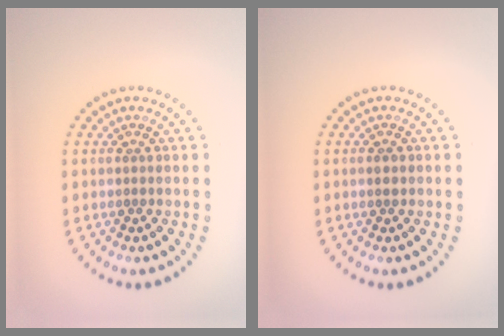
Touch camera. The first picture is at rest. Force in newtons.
{"total": 1.1, "press": 1.0, "slide": 0.3}